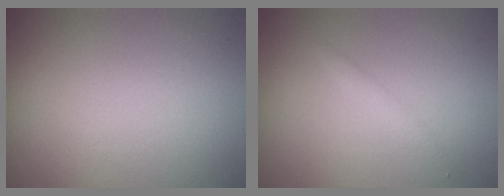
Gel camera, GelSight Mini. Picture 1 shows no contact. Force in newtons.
{"total": 1.0, "press": 1.0, "slide": 0.1}